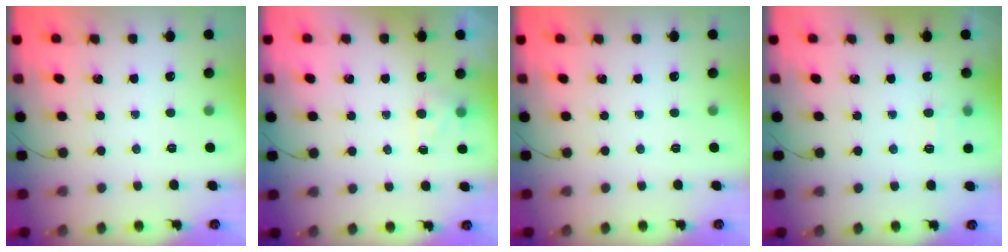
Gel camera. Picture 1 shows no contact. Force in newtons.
{"total": 4.5, "press": 4.3, "slide": 1.4}
{"total": 0.0}
{"total": 7.2, "press": 7.0, "slide": 1.8}